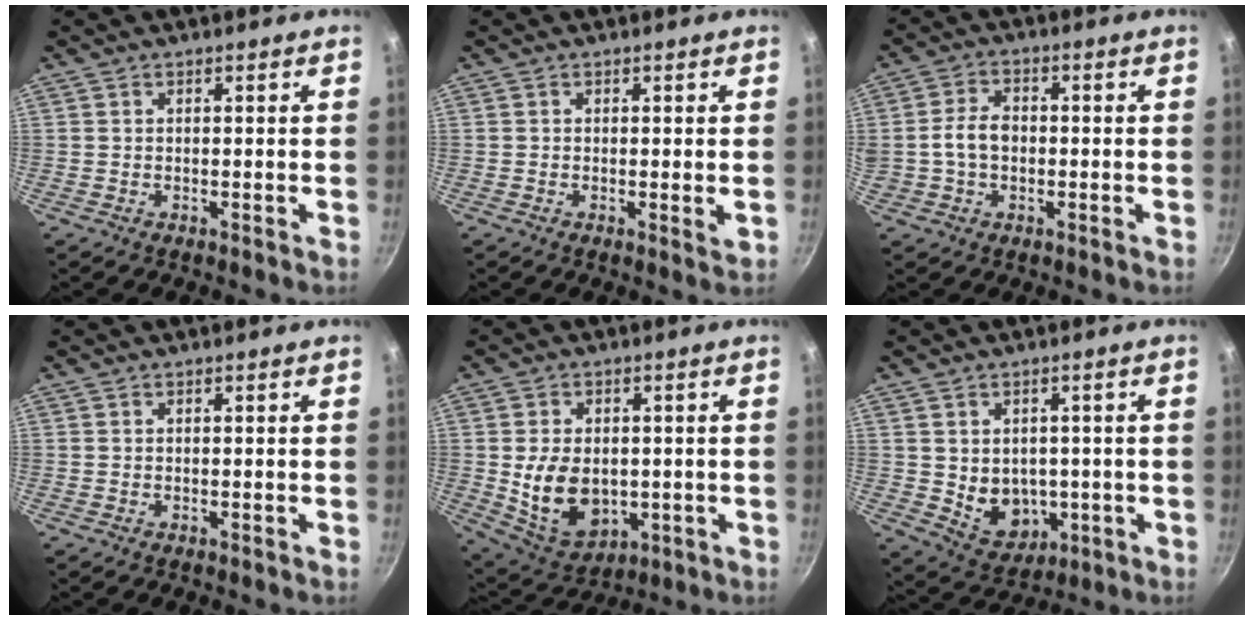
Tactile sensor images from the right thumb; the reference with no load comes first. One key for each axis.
{"total": 1.4, "fx": 0.0, "fy": 0.4, "fz": 1.3, "tx": -0.022, "ty": -0.006, "tz": -0.002}
{"total": 6.1, "fx": -0.5, "fy": 4.4, "fz": 4.2, "tx": -0.066, "ty": 0.019, "tz": -0.014}
{"total": 0.0}
{"total": 12.2, "fx": -0.7, "fy": 8.7, "fz": 8.5, "tx": -0.129, "ty": -0.012, "tz": 0.010}
{"total": 8.6, "fx": -0.5, "fy": 7.0, "fz": 4.9, "tx": -0.050, "ty": -0.009, "tz": 0.014}